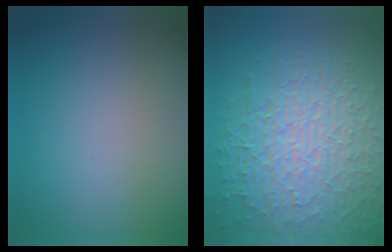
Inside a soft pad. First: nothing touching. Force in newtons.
{"total": 8.9, "press": 6.2, "slide": 6.4}